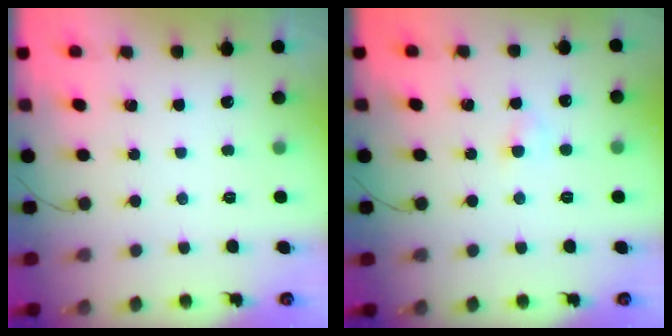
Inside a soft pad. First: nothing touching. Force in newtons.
{"total": 2.5, "press": 2.3, "slide": 1.1}